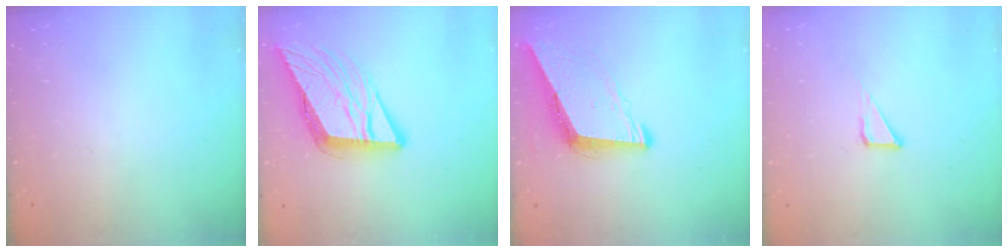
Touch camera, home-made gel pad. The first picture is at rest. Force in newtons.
{"total": 13.2, "press": 13.0, "slide": 2.6}
{"total": 8.9, "press": 8.1, "slide": 3.6}
{"total": 3.3, "press": 3.3, "slide": 0.2}